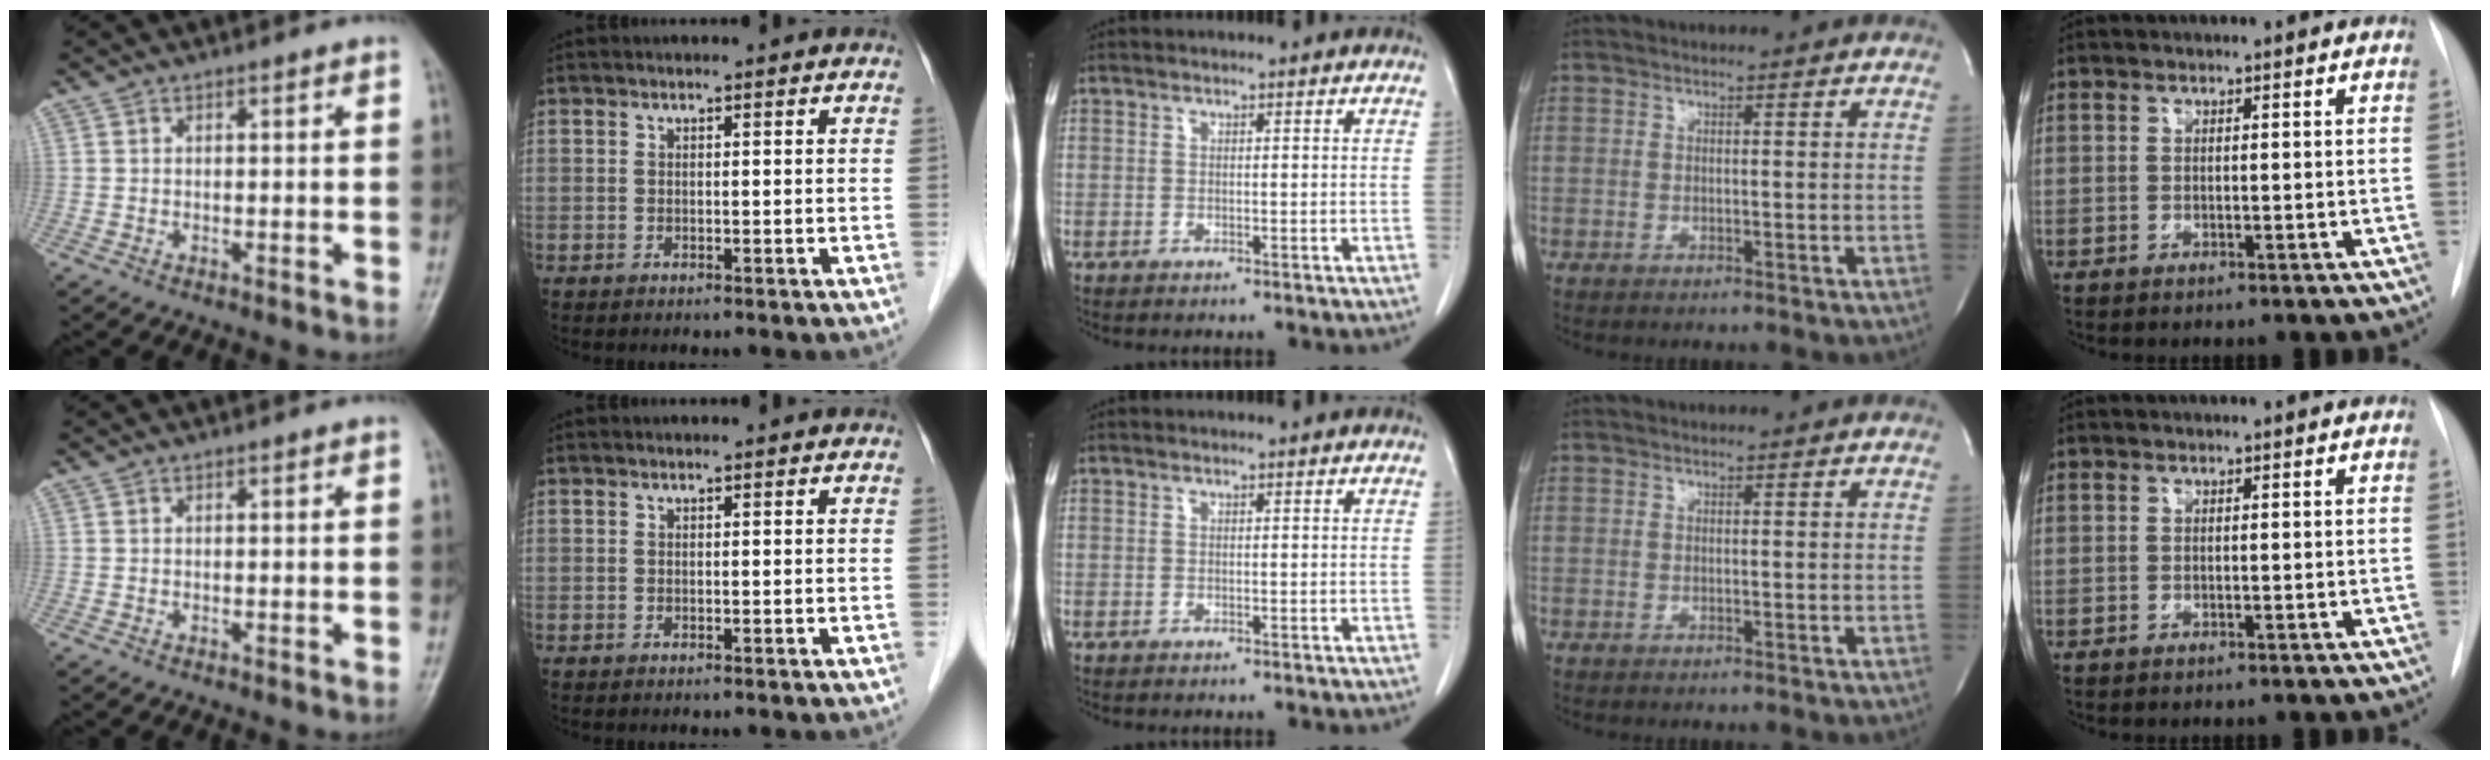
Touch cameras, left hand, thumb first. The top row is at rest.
{}